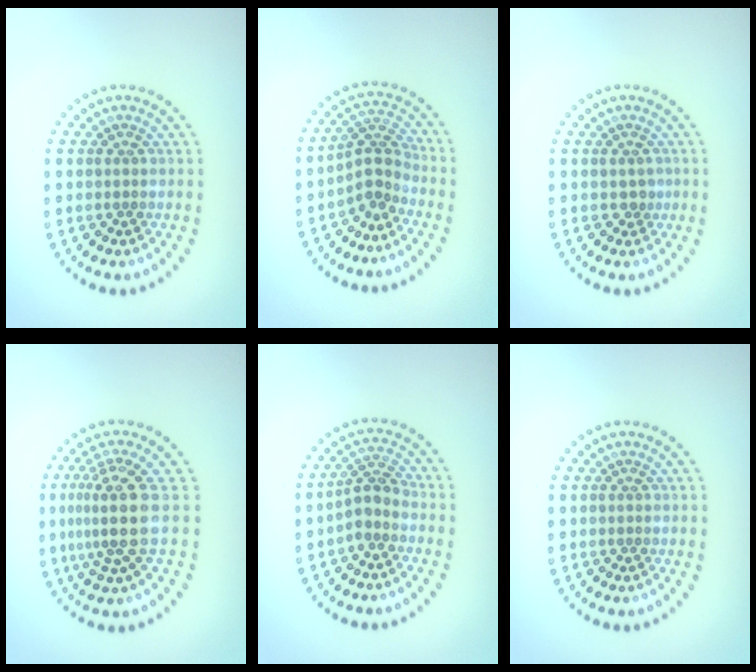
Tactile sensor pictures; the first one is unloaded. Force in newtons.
{"total": 2.8, "press": 1.9, "slide": 2.1}
{"total": 1.0, "press": 0.8, "slide": 0.7}
{"total": 4.1, "press": 3.1, "slide": 2.8}
{"total": 2.5, "press": 1.9, "slide": 1.6}
{"total": 0.0}